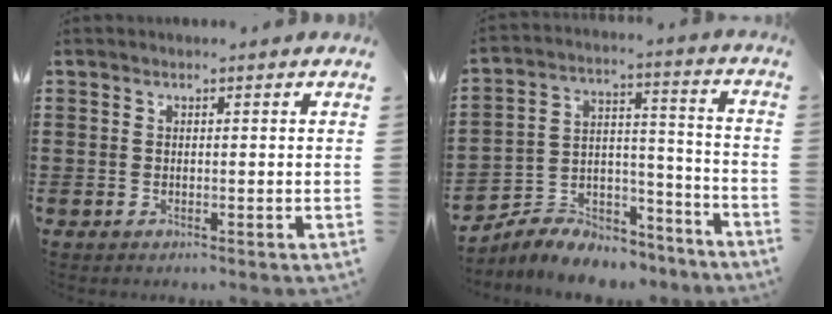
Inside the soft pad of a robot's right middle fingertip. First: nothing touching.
{"total": 6.4, "force": [-6.1, 1.7, 0.2], "torque": [-0.005, 0.013, -0.124]}